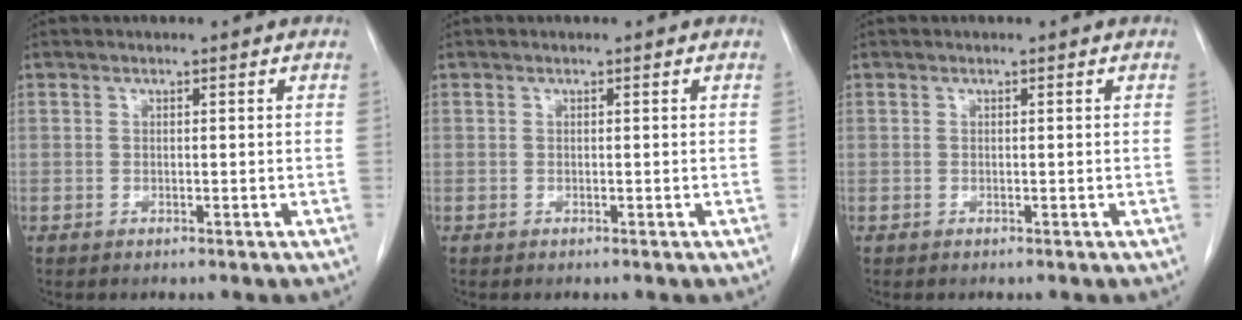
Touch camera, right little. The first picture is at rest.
{"total": 0.0}
{"total": 0.0}